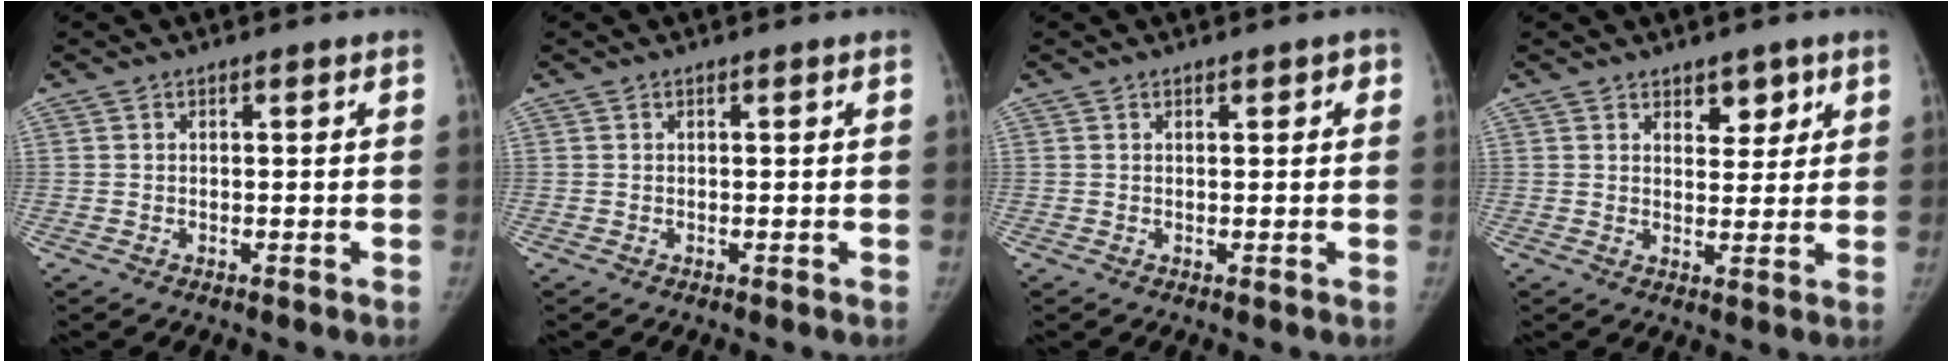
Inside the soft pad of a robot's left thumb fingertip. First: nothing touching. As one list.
[{"total": 0.0}, {"total": 1.4, "force": [0.6, 0.7, 1.0], "torque": [-0.003, 0.001, 0.007]}, {"total": 4.3, "force": [2.6, 2.7, 2.1], "torque": [0.002, -0.017, 0.040]}]